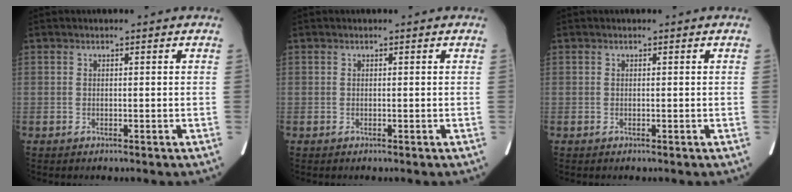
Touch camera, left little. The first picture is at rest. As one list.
[{"total": 0.0}, {"total": 0.0}]